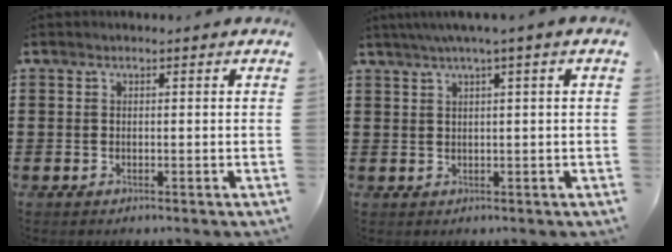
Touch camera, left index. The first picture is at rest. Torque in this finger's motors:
{"motor_torque": [0.25, 0.12, 0.66, 0.21]}